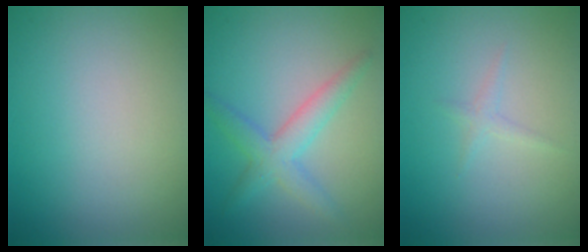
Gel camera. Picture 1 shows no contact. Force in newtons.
{"total": 3.3, "press": 3.3, "slide": 0.1}
{"total": 0.8, "press": 0.8, "slide": 0.0}